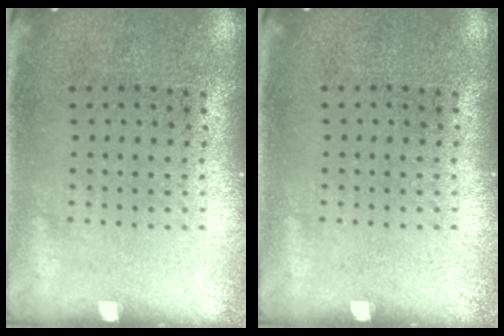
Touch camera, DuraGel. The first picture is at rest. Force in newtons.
{"total": 0.0}